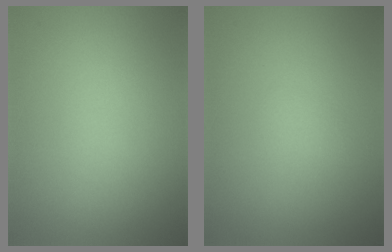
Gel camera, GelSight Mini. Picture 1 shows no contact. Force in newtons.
{"total": 0.5, "press": 0.5, "slide": 0.1}